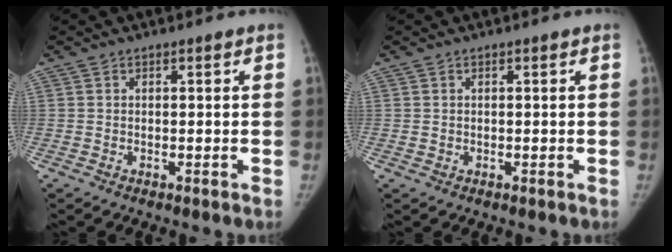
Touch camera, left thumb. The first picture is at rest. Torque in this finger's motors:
{"motor_torque": [-0.25, -0.15, 0.42, -0.25, 0.00]}